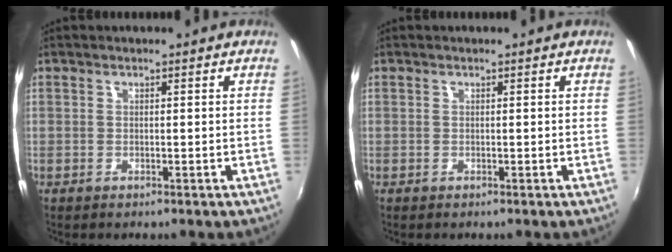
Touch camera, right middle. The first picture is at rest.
{"total": 0.0}